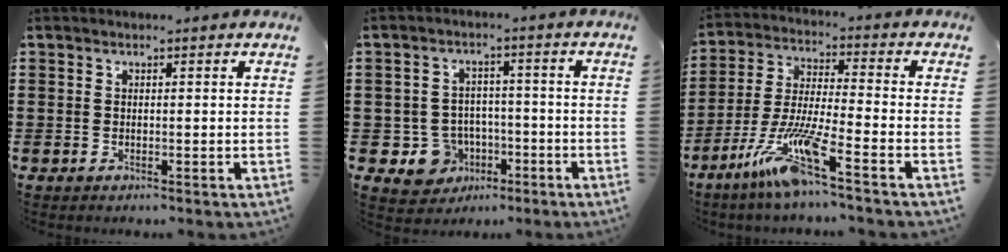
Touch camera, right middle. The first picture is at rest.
{"total": 6.4, "force": [-2.3, 5.6, 2.0], "torque": [-0.052, 0.009, -0.040]}
{"total": 10.5, "force": [-6.9, 0.6, 7.9], "torque": [-0.181, -0.018, -0.142]}